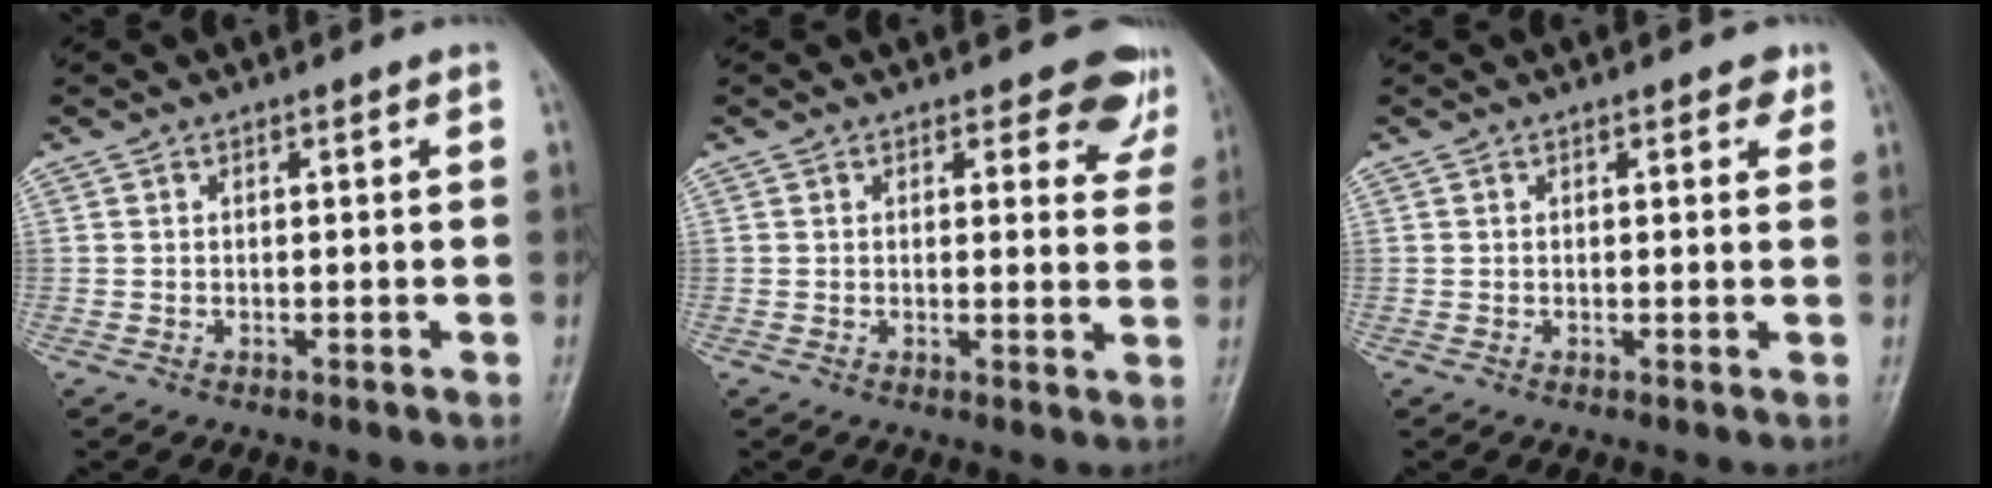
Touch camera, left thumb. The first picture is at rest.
{"total": 6.8, "force": [5.6, 3.2, 2.3], "torque": [0.013, -0.032, 0.045]}
{"total": 1.9, "force": [1.2, 1.0, 1.1], "torque": [0.001, -0.003, 0.010]}